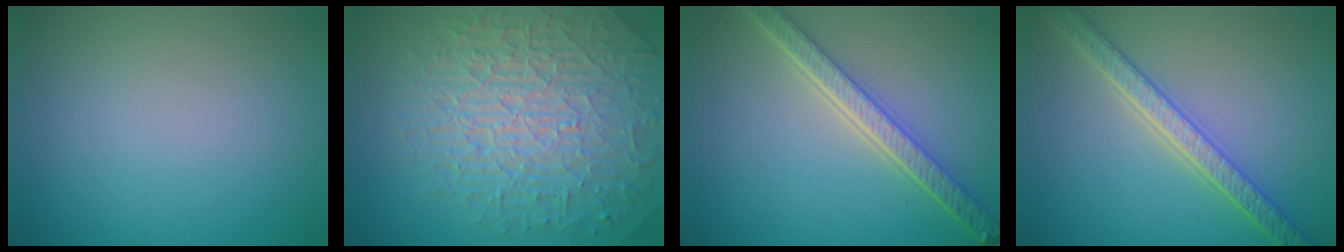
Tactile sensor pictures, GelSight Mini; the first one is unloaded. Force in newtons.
{"total": 9.7, "press": 6.4, "slide": 7.3}
{"total": 5.3, "press": 4.0, "slide": 3.5}
{"total": 4.5, "press": 4.0, "slide": 2.1}